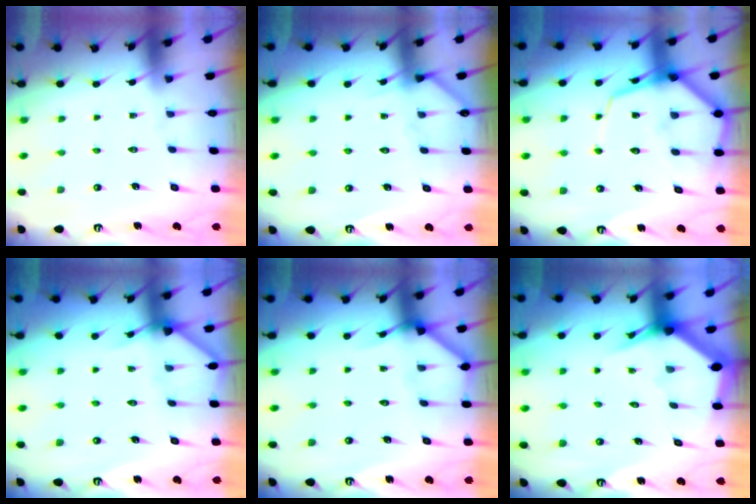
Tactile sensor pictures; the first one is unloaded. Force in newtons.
{"total": 3.1, "press": 3.1, "slide": 0.3}
{"total": 10.7, "press": 10.6, "slide": 1.2}
{"total": 4.7, "press": 4.6, "slide": 0.6}
{"total": 4.8, "press": 4.8, "slide": 0.4}
{"total": 2.9, "press": 2.9, "slide": 0.2}